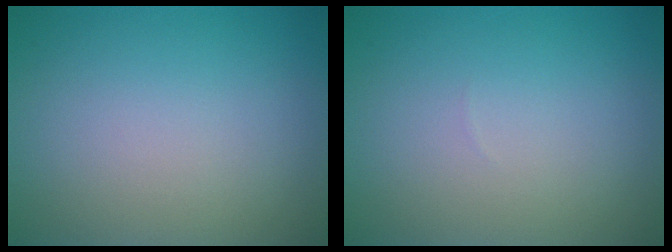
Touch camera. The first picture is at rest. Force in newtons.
{"total": 0.0}